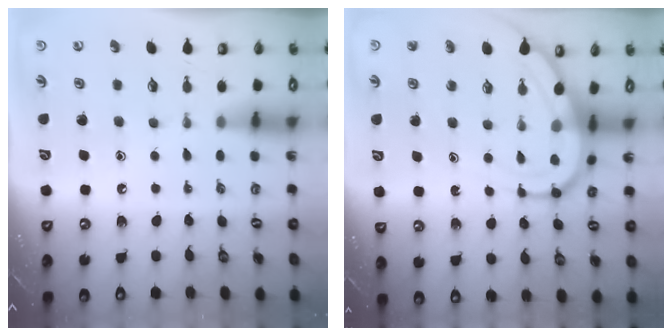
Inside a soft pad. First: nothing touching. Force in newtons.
{"total": 9.2, "press": 9.1, "slide": 0.8}